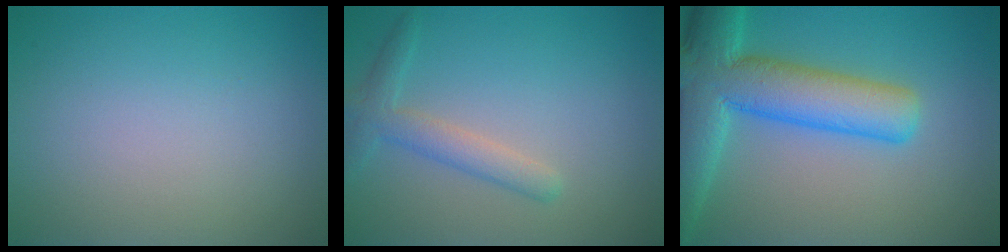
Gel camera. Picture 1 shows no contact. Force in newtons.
{"total": 2.6, "press": 2.6, "slide": 0.1}
{"total": 9.7, "press": 9.7, "slide": 0.6}